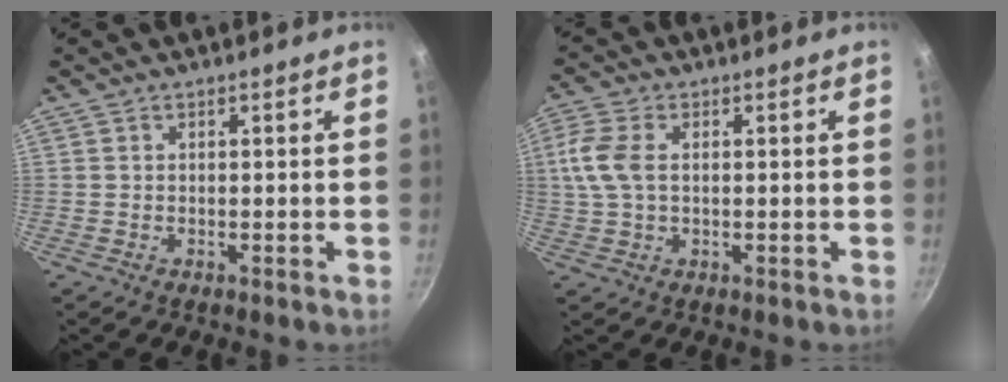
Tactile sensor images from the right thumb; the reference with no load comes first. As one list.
[{"total": 7.3, "force": [1.0, 4.4, 5.7], "torque": [-0.129, 0.011, 0.014]}]